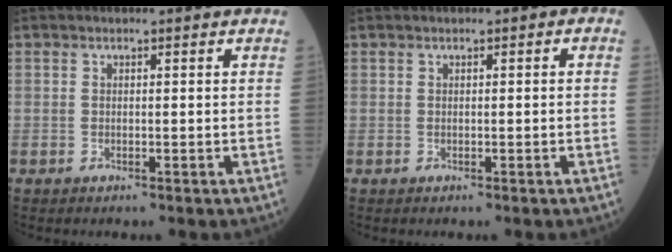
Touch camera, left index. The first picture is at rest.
{"total": 0.6, "force": [-0.1, 0.4, 0.4], "torque": [-0.002, 0.004, -0.006]}